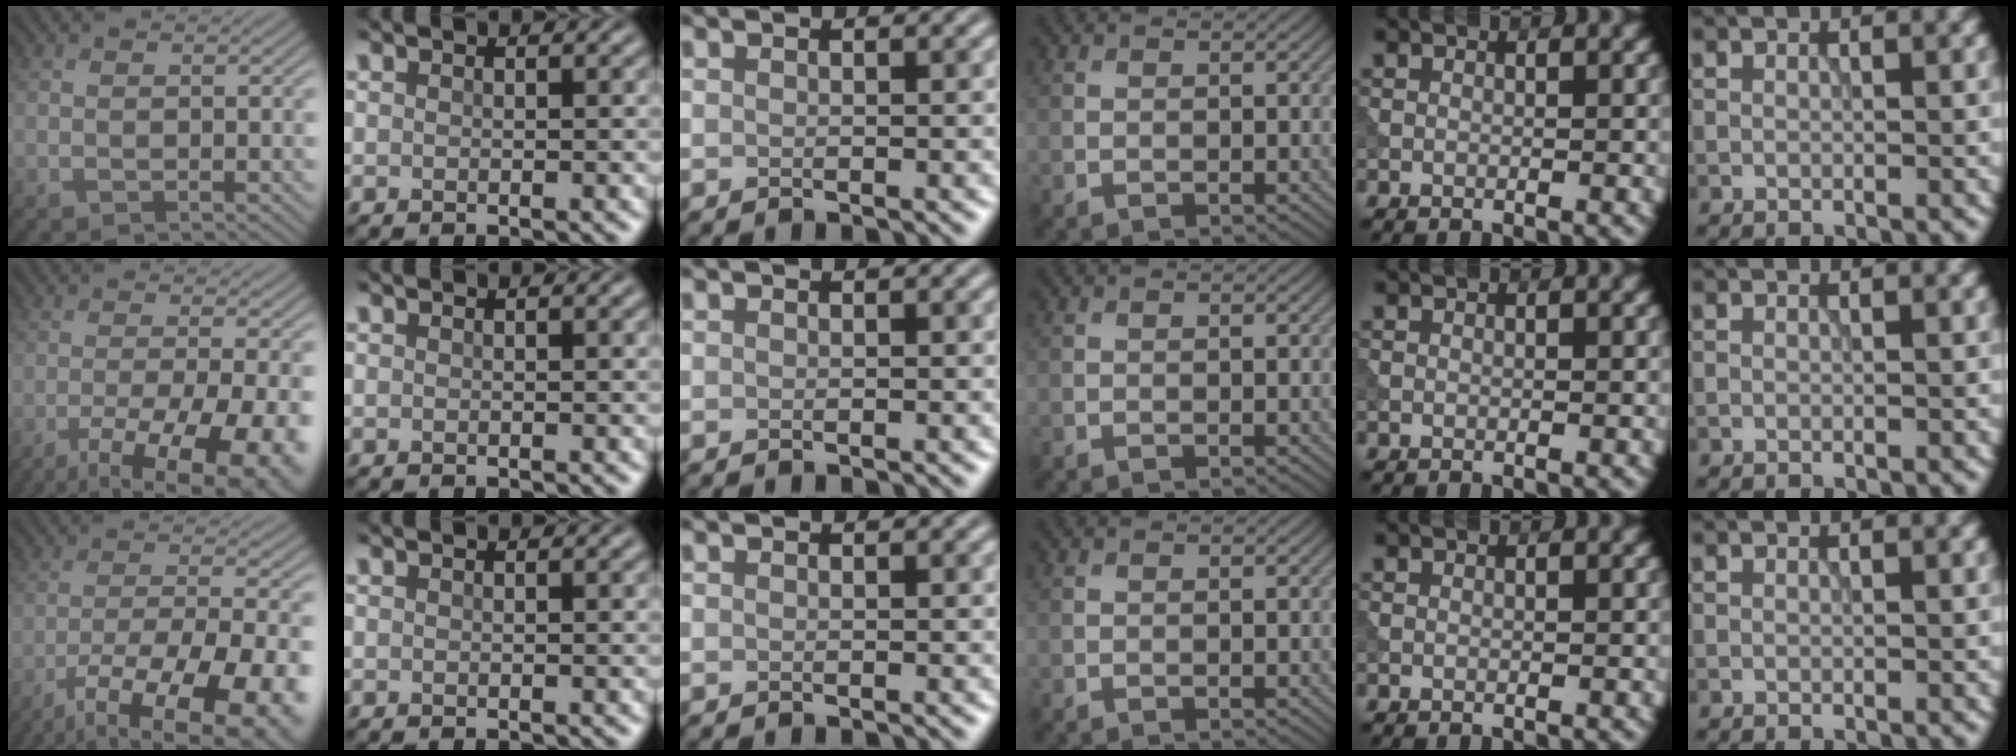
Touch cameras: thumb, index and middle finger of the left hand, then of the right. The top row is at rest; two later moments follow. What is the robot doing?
{"motion": "extract", "object": "tissue"}